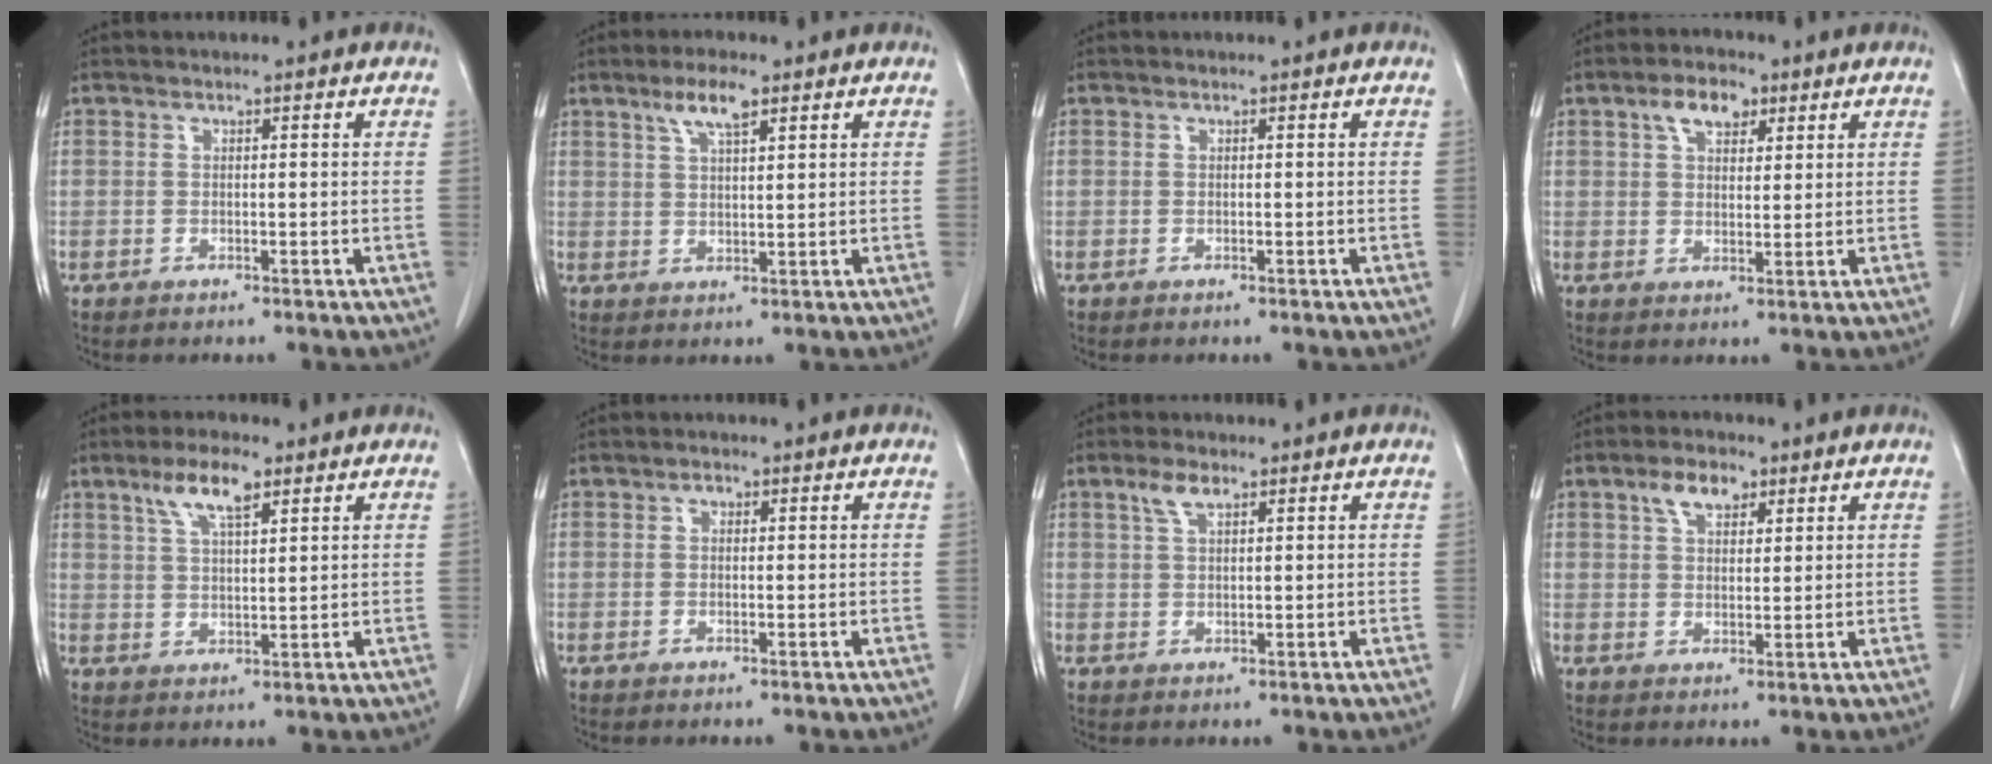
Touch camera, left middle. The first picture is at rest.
{"total": 4.7, "force": [3.0, 0.9, 3.5], "torque": [-0.073, 0.004, 0.056]}
{"total": 0.0}
{"total": 5.3, "force": [2.9, 2.8, 3.4], "torque": [-0.064, 0.015, 0.051]}
{"total": 6.5, "force": [4.0, 1.6, 4.9], "torque": [-0.099, 0.008, 0.075]}
{"total": 0.8, "force": [0.4, 0.5, 0.4], "torque": [-0.007, 0.001, 0.005]}
{"total": 3.0, "force": [1.9, 1.1, 2.0], "torque": [-0.049, 0.008, 0.041]}
{"total": 4.8, "force": [2.8, 2.5, 3.0], "torque": [-0.058, 0.011, 0.052]}